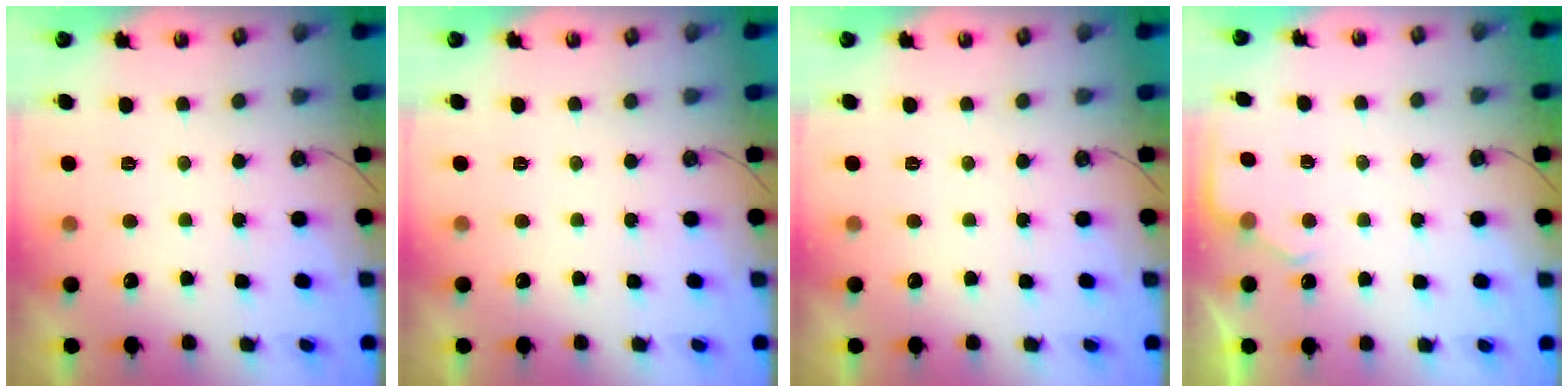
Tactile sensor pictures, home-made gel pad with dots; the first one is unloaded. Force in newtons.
{"total": 0.0}
{"total": 0.0}
{"total": 3.9, "press": 3.9, "slide": 0.5}